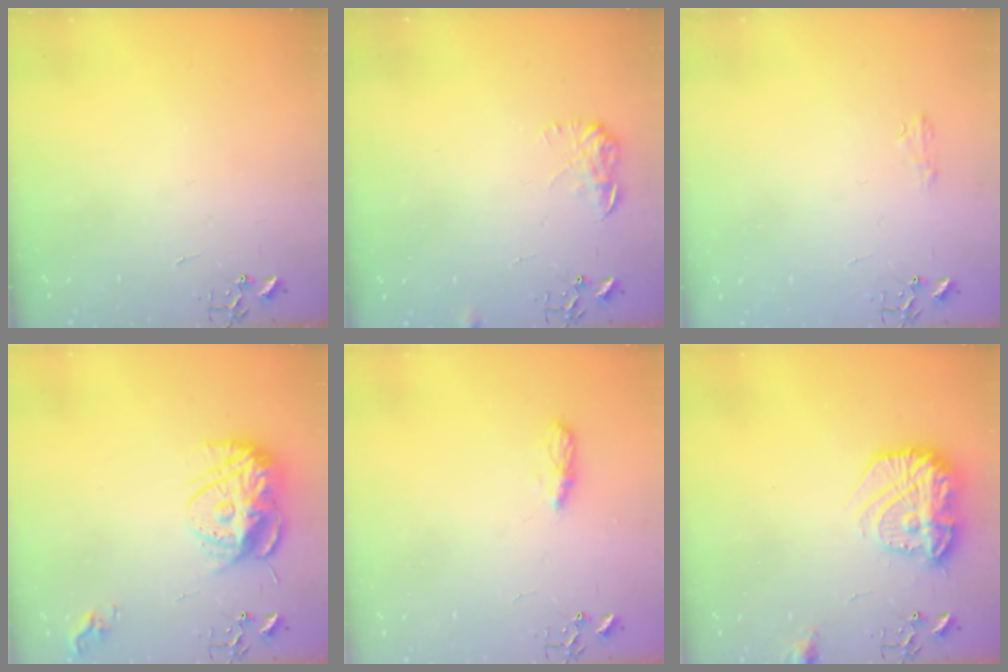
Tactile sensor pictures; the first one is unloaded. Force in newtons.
{"total": 8.2, "press": 8.2, "slide": 0.4}
{"total": 5.2, "press": 5.2, "slide": 0.7}
{"total": 14.8, "press": 14.7, "slide": 1.4}
{"total": 5.1, "press": 5.1, "slide": 0.5}
{"total": 18.4, "press": 18.3, "slide": 1.4}